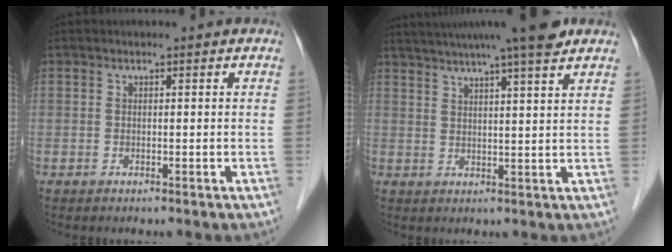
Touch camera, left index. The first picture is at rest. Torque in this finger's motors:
{"motor_torque": [0.92, -1.02, 0.76, 0.20]}